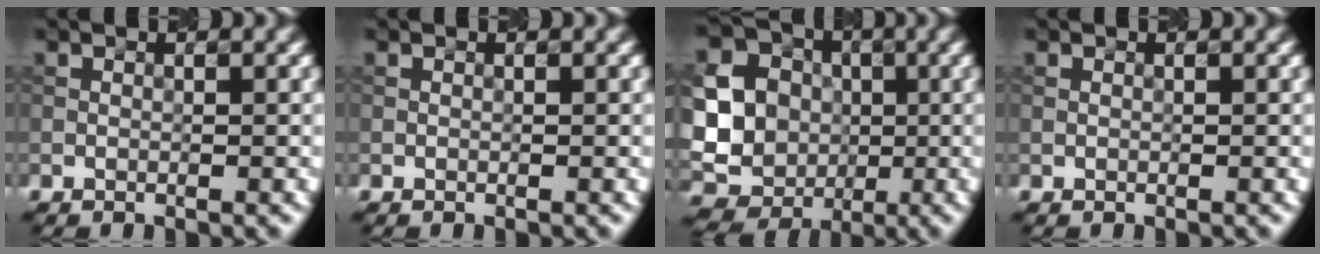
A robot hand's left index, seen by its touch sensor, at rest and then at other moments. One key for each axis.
{"total": 0.0}
{"total": 13.1, "fx": 0.0, "fy": 12.0, "fz": 5.2, "tx": -0.139, "ty": -0.002, "tz": -0.007}
{"total": 0.0}